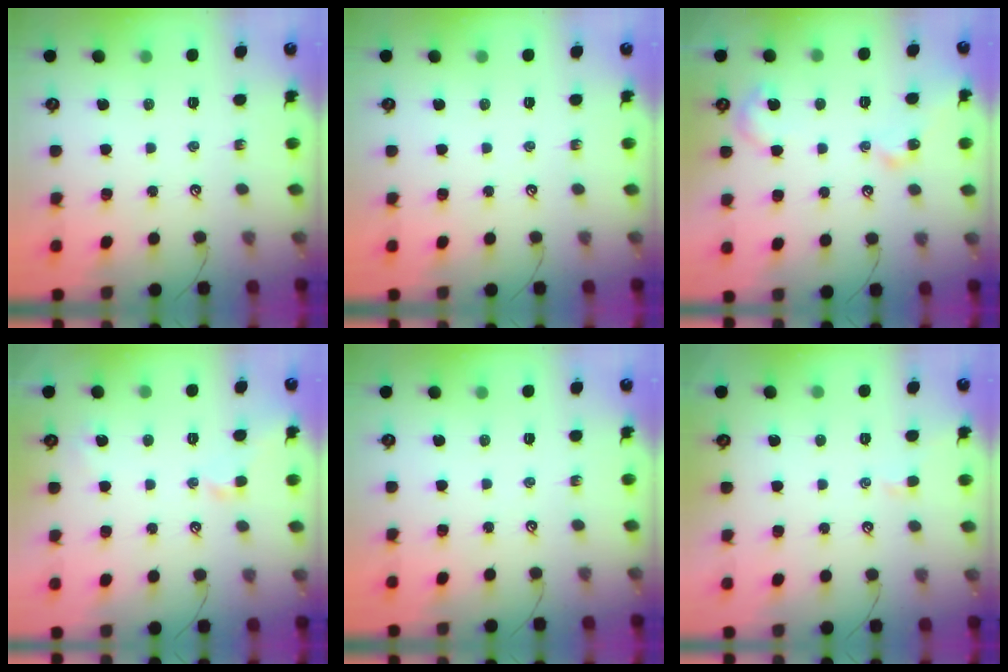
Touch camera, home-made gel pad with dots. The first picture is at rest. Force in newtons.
{"total": 0.0}
{"total": 6.8, "press": 6.8, "slide": 0.6}
{"total": 2.3, "press": 2.2, "slide": 0.6}
{"total": 0.0}
{"total": 0.6, "press": 0.3, "slide": 0.5}